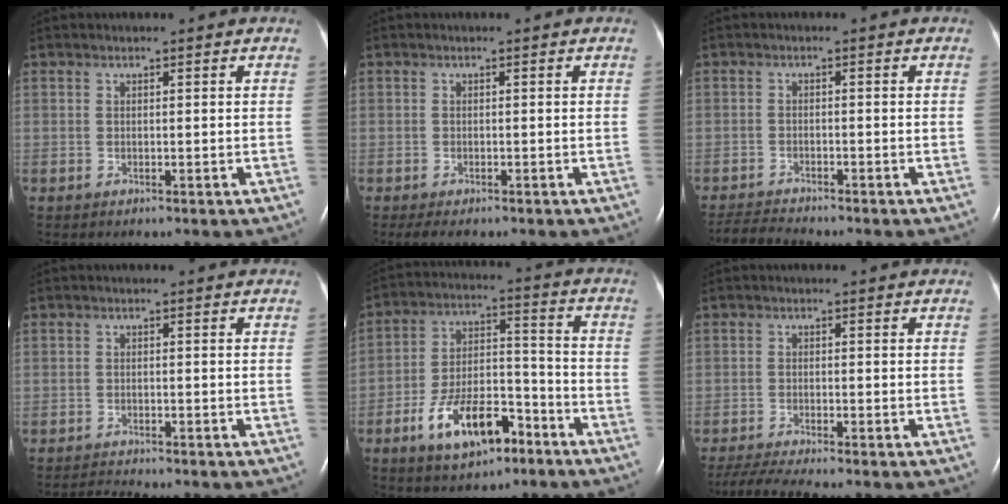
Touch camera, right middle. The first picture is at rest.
{"total": 2.9, "force": [-2.2, 1.1, 1.5], "torque": [-0.025, -0.008, -0.029]}
{"total": 3.5, "force": [-3.4, -0.4, 0.4], "torque": [-0.011, -0.020, -0.060]}
{"total": 2.0, "force": [-2.0, -0.2, 0.1], "torque": [-0.009, -0.012, -0.032]}
{"total": 12.5, "force": [-7.2, 5.3, 8.8], "torque": [-0.164, 0.014, -0.119]}
{"total": 5.4, "force": [-4.8, -0.8, 2.5], "torque": [-0.046, -0.022, -0.084]}